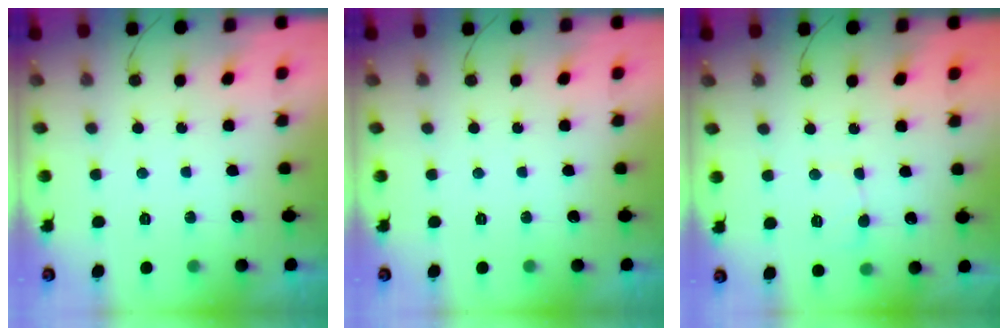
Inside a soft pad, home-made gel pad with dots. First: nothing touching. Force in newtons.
{"total": 0.0}
{"total": 6.8, "press": 6.8, "slide": 0.7}